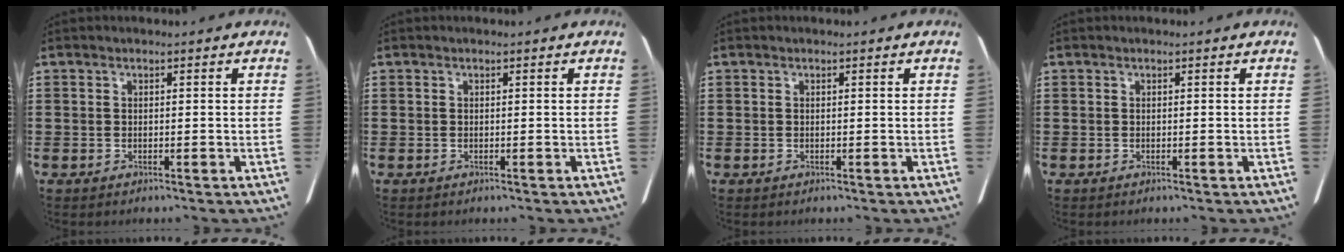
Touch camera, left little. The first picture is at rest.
{"total": 0.0}
{"total": 0.0}
{"total": 0.0}